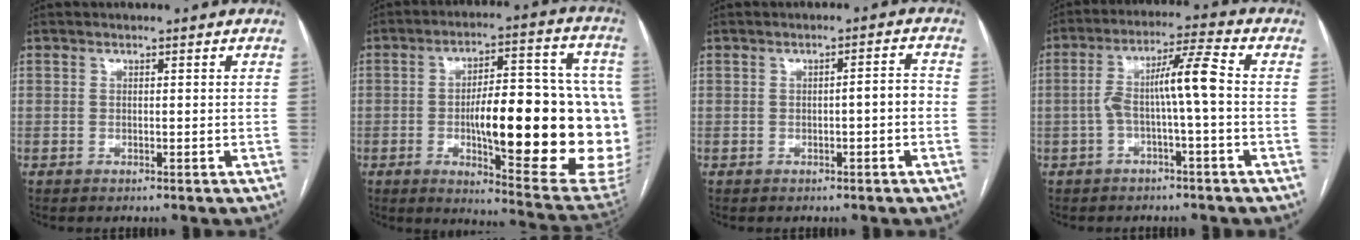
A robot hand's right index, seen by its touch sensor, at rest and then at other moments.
{"total": 27.0, "force": [-3.1, 6.4, 26.1], "torque": [-0.283, 0.013, -0.029]}
{"total": 2.5, "force": [-0.7, 0.5, 2.4], "torque": [-0.031, 0.010, -0.009]}
{"total": 7.8, "force": [-1.0, 0.0, 7.7], "torque": [-0.142, 0.033, -0.017]}